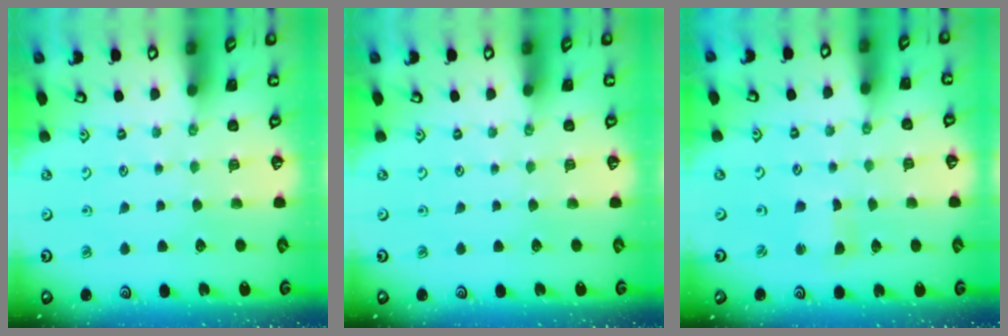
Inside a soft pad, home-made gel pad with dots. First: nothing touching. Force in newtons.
{"total": 0.0}
{"total": 2.1, "press": 2.1, "slide": 0.3}